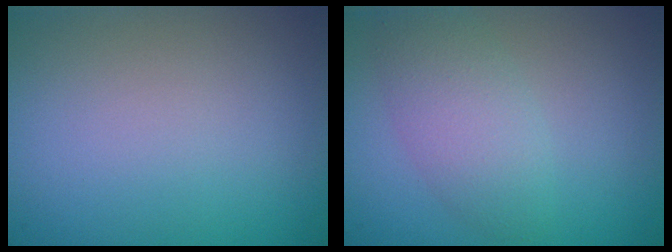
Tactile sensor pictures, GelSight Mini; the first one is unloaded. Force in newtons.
{"total": 3.7, "press": 3.7, "slide": 0.2}